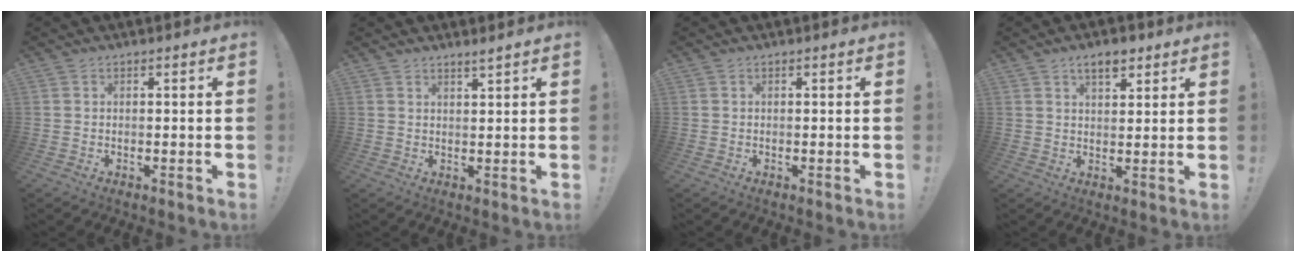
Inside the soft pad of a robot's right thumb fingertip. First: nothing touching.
{"total": 2.1, "force": [1.9, 0.0, 0.9], "torque": [-0.005, -0.017, 0.031]}
{"total": 0.0}
{"total": 5.5, "force": [3.6, 2.8, 3.1], "torque": [-0.039, -0.014, 0.061]}